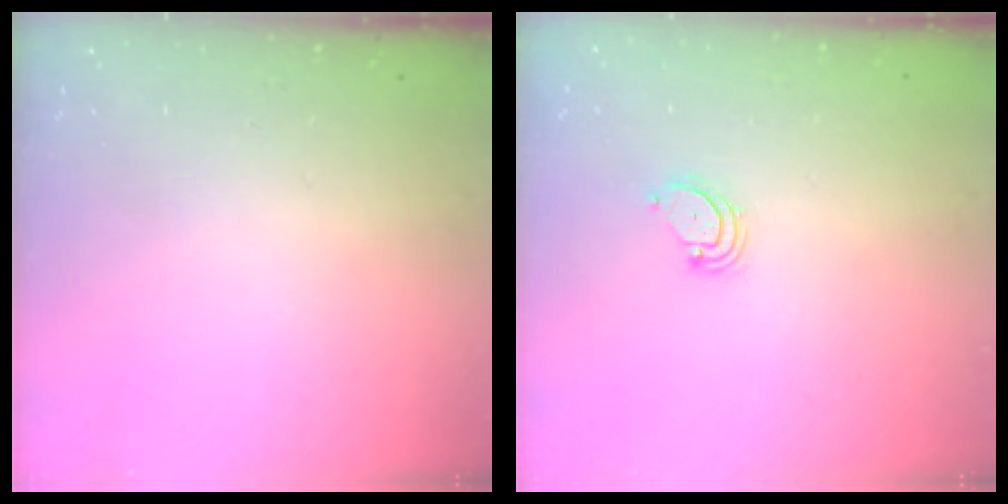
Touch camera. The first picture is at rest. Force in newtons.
{"total": 3.0, "press": 3.0, "slide": 0.4}